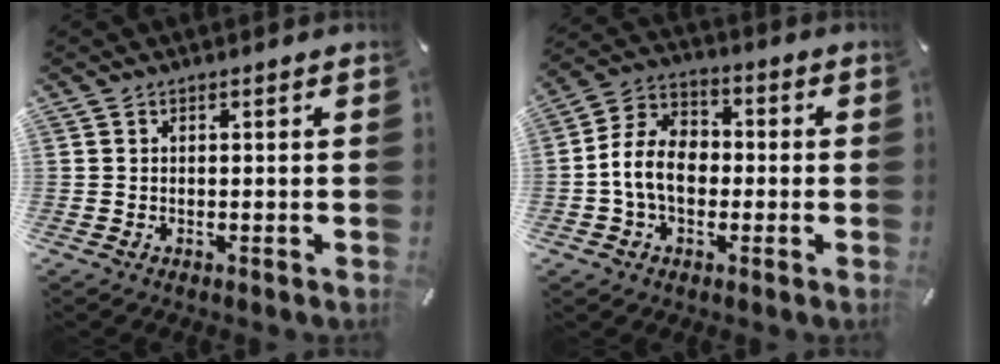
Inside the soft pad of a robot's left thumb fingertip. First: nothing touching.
{"total": 10.5, "force": [-1.8, 7.8, 6.8], "torque": [-0.162, 0.016, -0.036]}